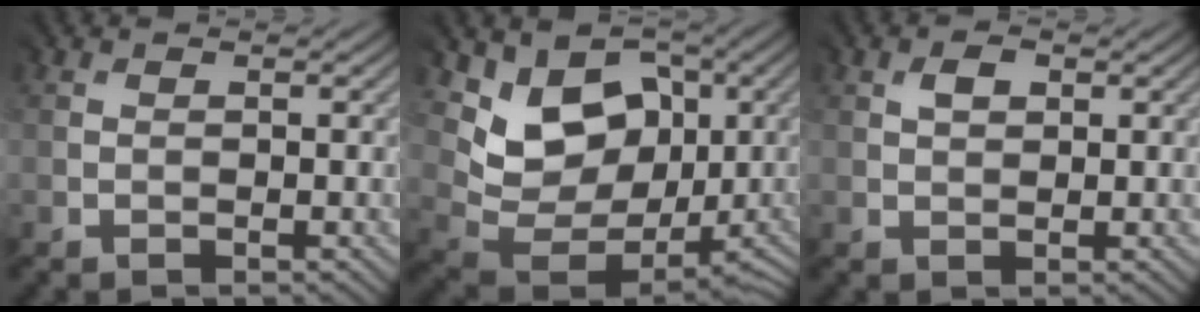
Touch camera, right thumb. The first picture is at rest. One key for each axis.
{"total": 9.4, "fx": 4.1, "fy": 7.2, "fz": 4.4, "tx": -0.080, "ty": -0.012, "tz": 0.072}
{"total": 1.8, "fx": 1.3, "fy": 1.2, "fz": 0.5, "tx": -0.011, "ty": 0.002, "tz": 0.025}